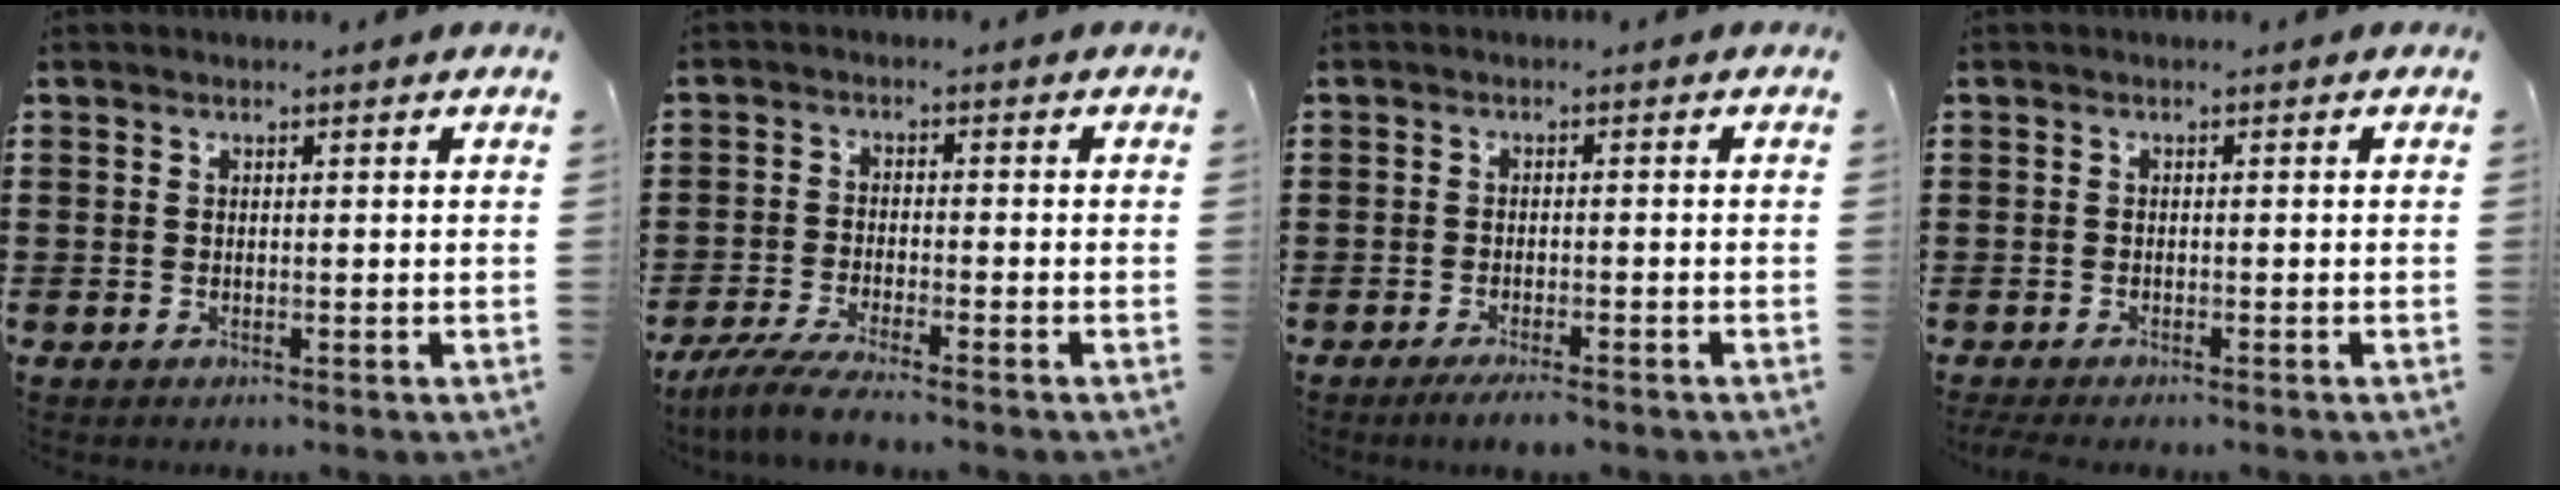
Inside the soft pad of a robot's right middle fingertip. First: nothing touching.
{"total": 4.4, "force": [-3.9, -0.1, 1.9], "torque": [-0.054, -0.015, -0.080]}
{"total": 2.1, "force": [-1.7, 0.2, 1.2], "torque": [-0.021, 0.002, -0.032]}
{"total": 0.8, "force": [-0.7, 0.1, 0.2], "torque": [-0.007, -0.004, -0.013]}